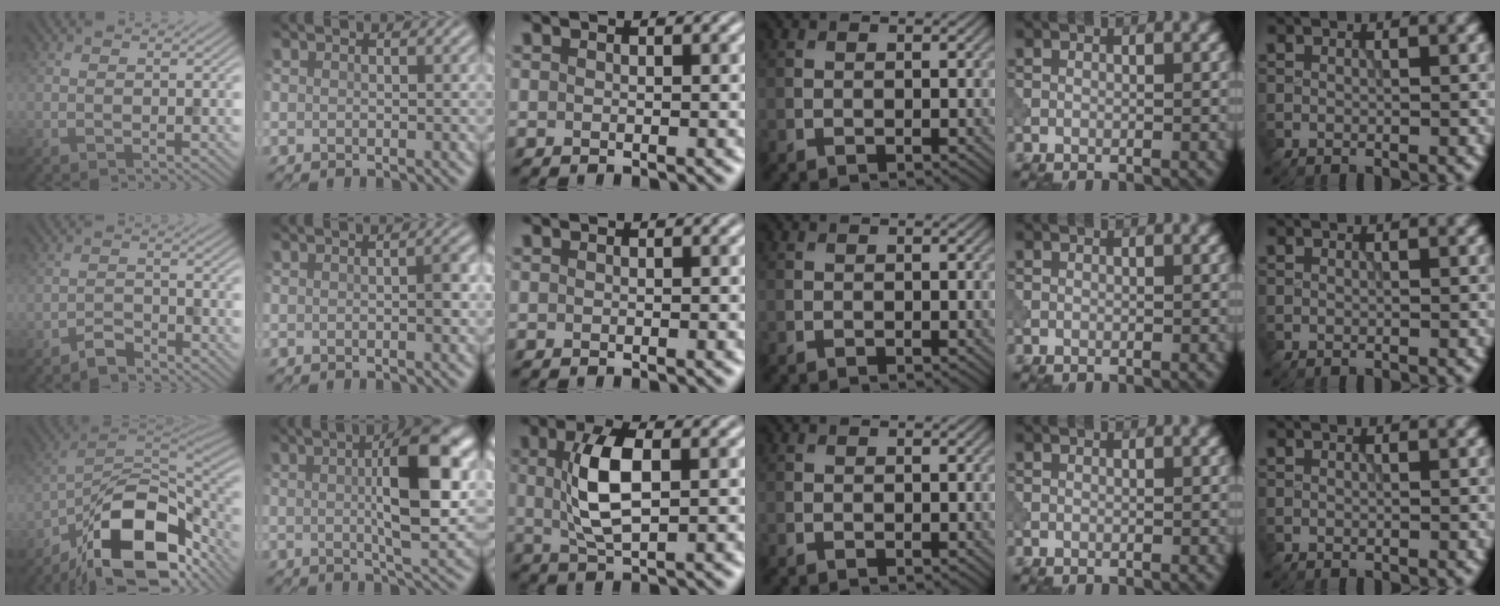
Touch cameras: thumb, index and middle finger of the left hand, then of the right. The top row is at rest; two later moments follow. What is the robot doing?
{"motion": "shake", "object": "bell"}